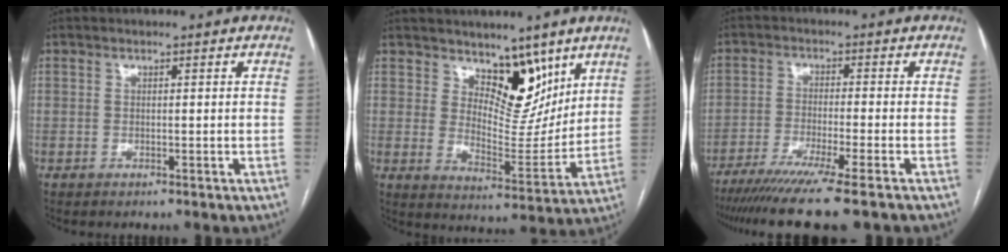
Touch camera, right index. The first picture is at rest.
{"total": 9.6, "force": [6.6, 4.8, 5.1], "torque": [-0.065, -0.011, 0.115]}
{"total": 12.2, "force": [-9.6, -1.0, 7.4], "torque": [-0.105, -0.037, -0.151]}